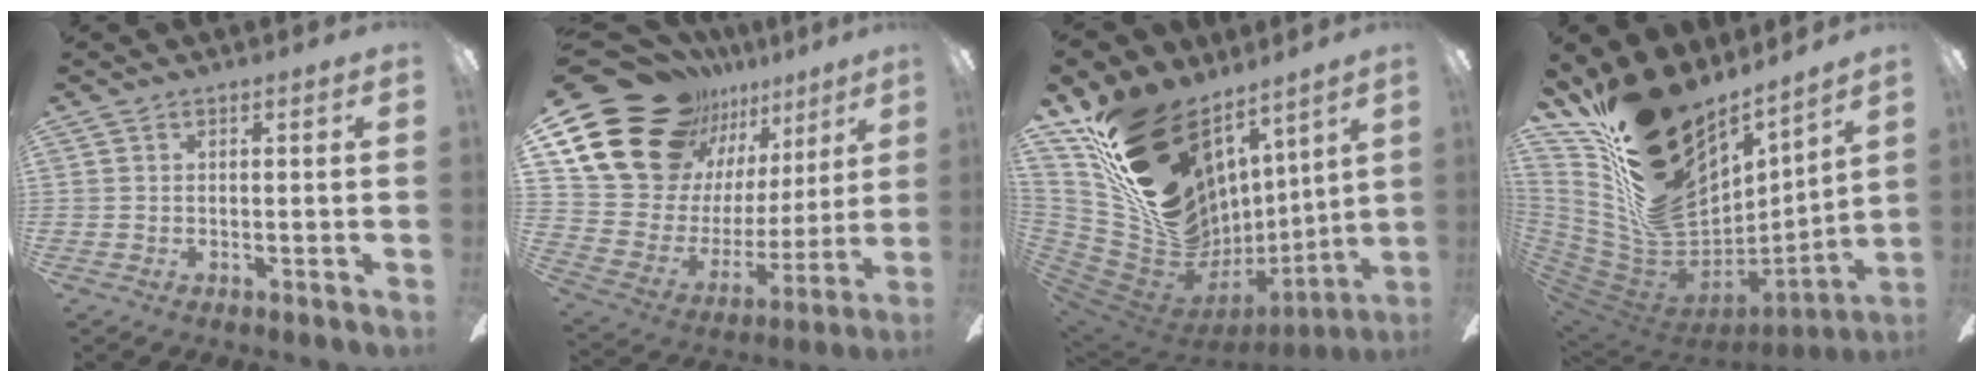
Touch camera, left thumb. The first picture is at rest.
{"total": 22.5, "force": [15.5, 13.6, 9.0], "torque": [-0.167, -0.108, 0.305]}
{"total": 25.2, "force": [12.5, 17.1, 13.6], "torque": [-0.207, -0.109, 0.277]}
{"total": 26.9, "force": [15.9, 15.0, 15.7], "torque": [-0.277, -0.125, 0.322]}